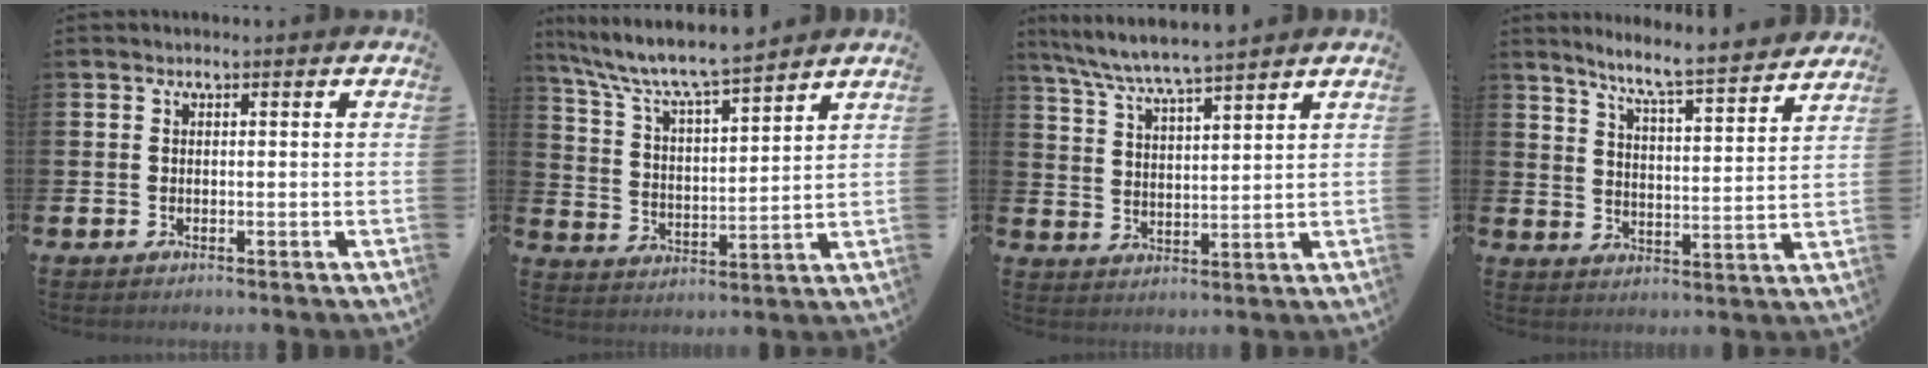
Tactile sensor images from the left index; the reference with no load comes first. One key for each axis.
{"total": 8.0, "fx": 7.6, "fy": 0.7, "fz": 2.6, "tx": -0.088, "ty": -0.050, "tz": 0.131}
{"total": 6.4, "fx": 6.2, "fy": -0.2, "fz": 1.7, "tx": -0.060, "ty": -0.033, "tz": 0.110}
{"total": 7.2, "fx": 6.8, "fy": -0.2, "fz": 2.4, "tx": -0.065, "ty": -0.055, "tz": 0.112}